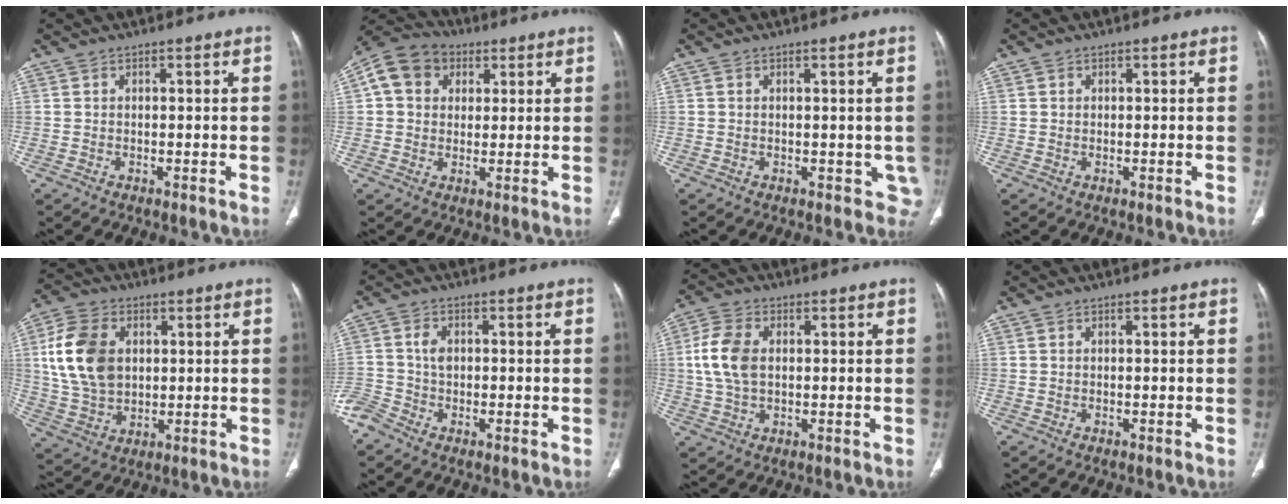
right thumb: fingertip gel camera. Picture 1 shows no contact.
{"total": 10.4, "force": [3.1, 8.5, 5.1], "torque": [-0.079, 0.011, 0.044]}
{"total": 3.9, "force": [0.6, 2.6, 2.9], "torque": [-0.019, -0.007, 0.018]}
{"total": 0.0}
{"total": 14.1, "force": [2.9, 10.0, 9.6], "torque": [-0.168, -0.002, 0.059]}
{"total": 4.9, "force": [-1.7, 3.4, 3.0], "torque": [-0.069, 0.019, -0.036]}
{"total": 8.6, "force": [1.0, 5.6, 6.4], "torque": [-0.132, 0.009, 0.022]}
{"total": 0.0}